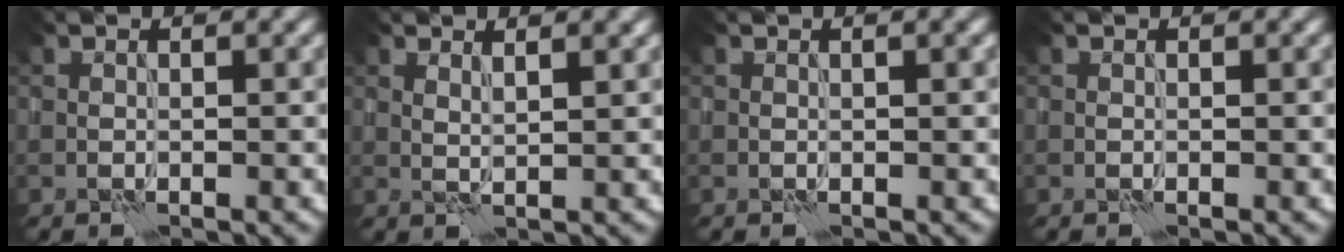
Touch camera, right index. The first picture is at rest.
{"total": 2.1, "force": [1.2, 0.4, 1.6], "torque": [-0.025, 0.003, 0.018]}
{"total": 1.1, "force": [0.5, 0.0, 1.0], "torque": [-0.018, 0.004, 0.004]}
{"total": 0.0}